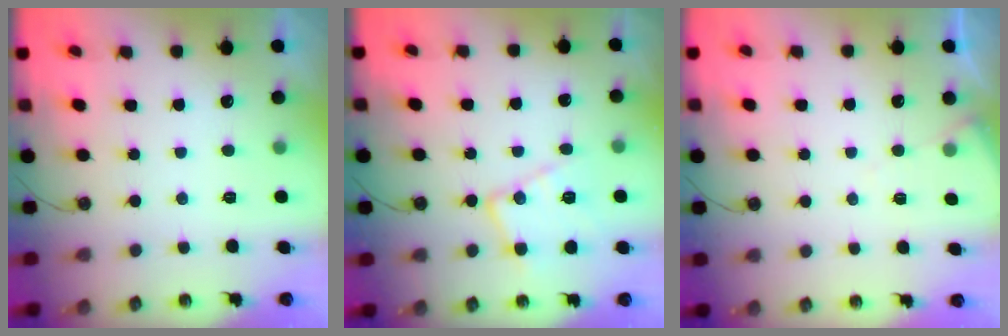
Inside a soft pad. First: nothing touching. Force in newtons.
{"total": 13.0, "press": 12.9, "slide": 1.3}
{"total": 5.8, "press": 5.8, "slide": 0.7}